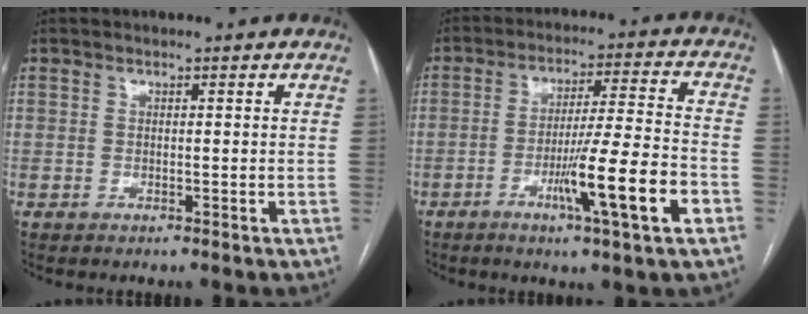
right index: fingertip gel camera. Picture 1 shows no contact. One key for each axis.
{"total": 12.8, "fx": -5.1, "fy": -0.6, "fz": 11.8, "tx": -0.196, "ty": -0.011, "tz": -0.084}